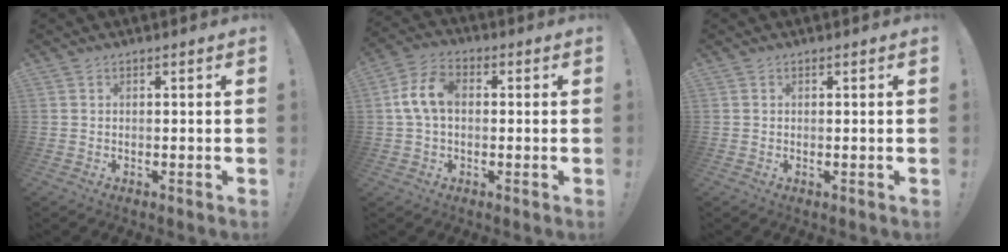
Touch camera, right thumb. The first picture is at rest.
{"total": 9.8, "force": [0.6, 6.4, 7.4], "torque": [-0.151, 0.015, 0.017]}
{"total": 0.0}